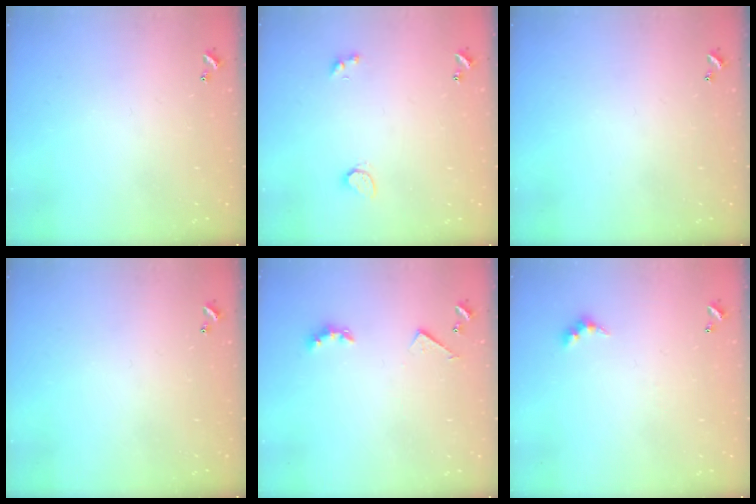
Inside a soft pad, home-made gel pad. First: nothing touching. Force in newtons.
{"total": 2.3, "press": 2.3, "slide": 0.5}
{"total": 0.0}
{"total": 0.0}
{"total": 3.2, "press": 3.1, "slide": 0.5}
{"total": 2.4, "press": 2.4, "slide": 0.5}